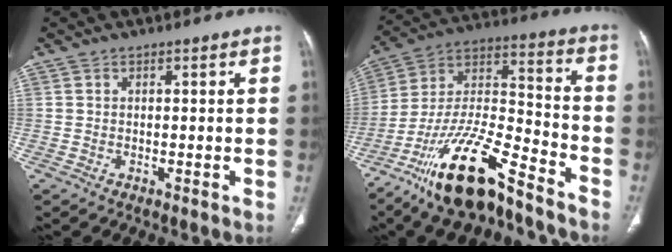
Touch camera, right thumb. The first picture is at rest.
{"total": 20.2, "force": [-14.4, 5.4, 13.0], "torque": [-0.255, 0.078, -0.259]}